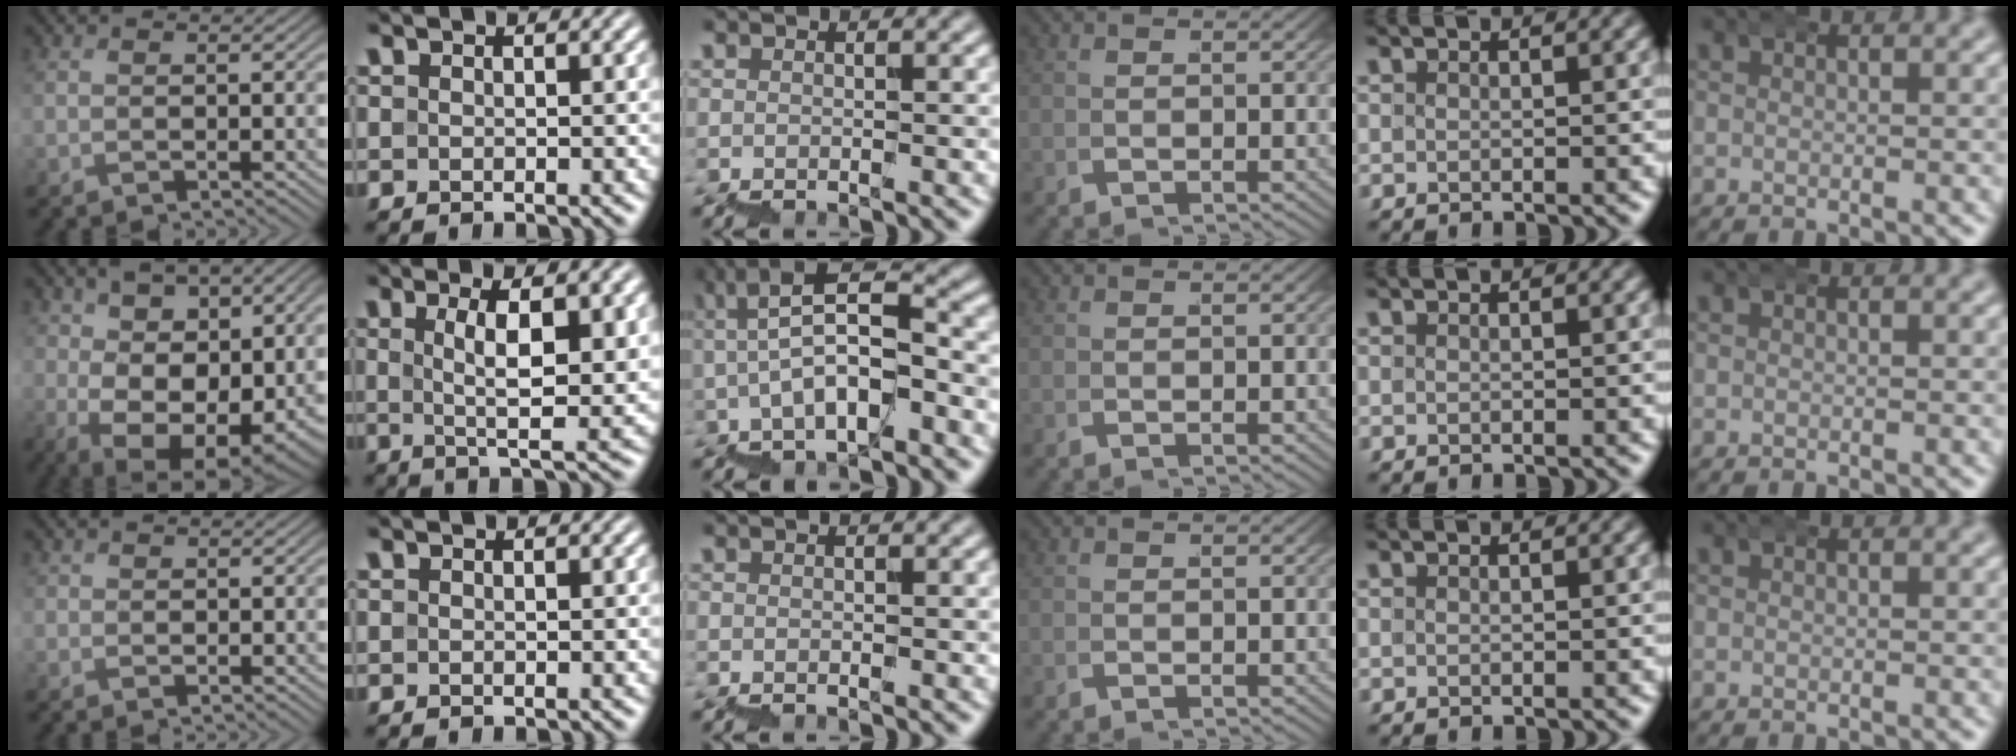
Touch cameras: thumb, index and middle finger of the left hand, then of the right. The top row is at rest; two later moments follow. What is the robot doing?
{"motion": "wrap", "object": "bubble wrap"}